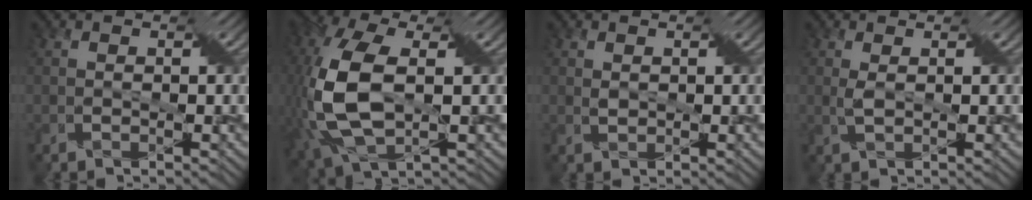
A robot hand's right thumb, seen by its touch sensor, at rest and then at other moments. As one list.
[{"total": 13.4, "force": [-0.6, 6.6, 11.7], "torque": [-0.304, -0.014, 0.000]}, {"total": 0.7, "force": [0.5, 0.3, 0.4], "torque": [-0.014, 0.002, 0.013]}, {"total": 2.0, "force": [0.4, 0.6, 1.9], "torque": [-0.043, 0.001, 0.012]}]